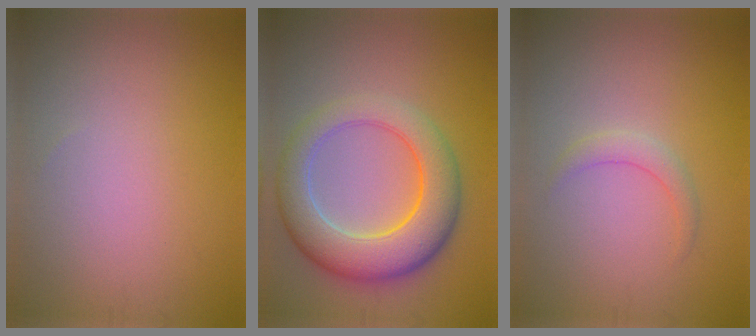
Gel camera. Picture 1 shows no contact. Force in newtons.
{"total": 8.0, "press": 8.0, "slide": 0.3}
{"total": 1.5, "press": 1.5, "slide": 0.0}